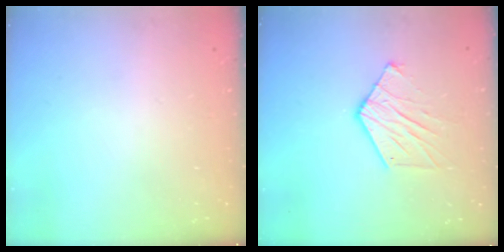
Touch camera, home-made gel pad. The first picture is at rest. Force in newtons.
{"total": 10.2, "press": 10.2, "slide": 0.8}